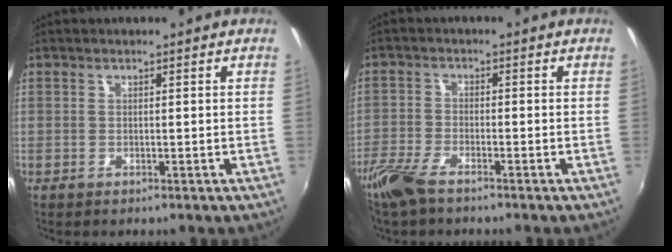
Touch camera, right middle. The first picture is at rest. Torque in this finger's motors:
{"motor_torque": [0.34, -0.32, 0.08, 0.05]}